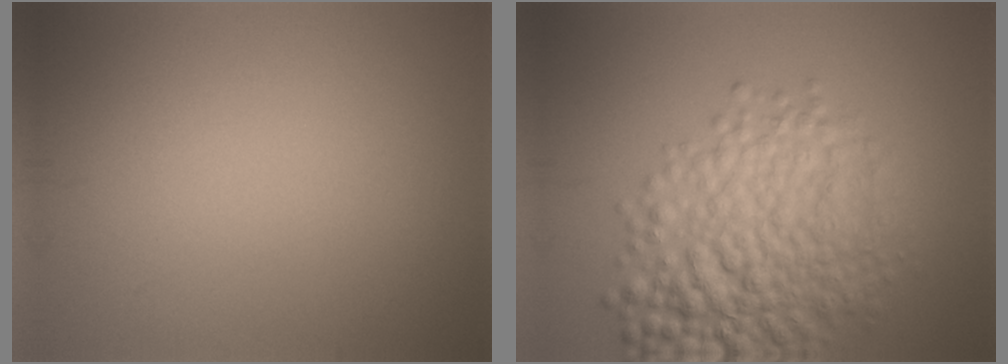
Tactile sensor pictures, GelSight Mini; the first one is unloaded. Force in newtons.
{"total": 8.4, "press": 8.4, "slide": 0.2}